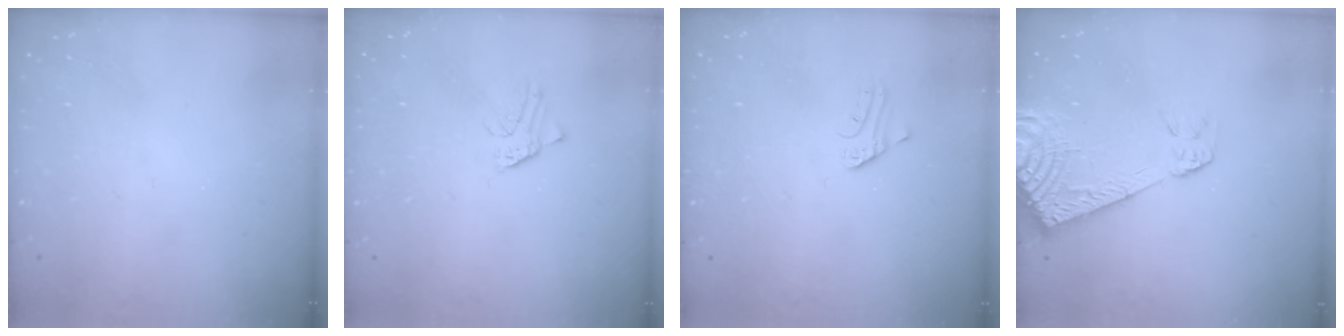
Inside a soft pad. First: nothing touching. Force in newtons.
{"total": 1.5, "press": 1.5, "slide": 0.1}
{"total": 2.3, "press": 2.3, "slide": 0.2}
{"total": 12.0, "press": 11.7, "slide": 2.4}